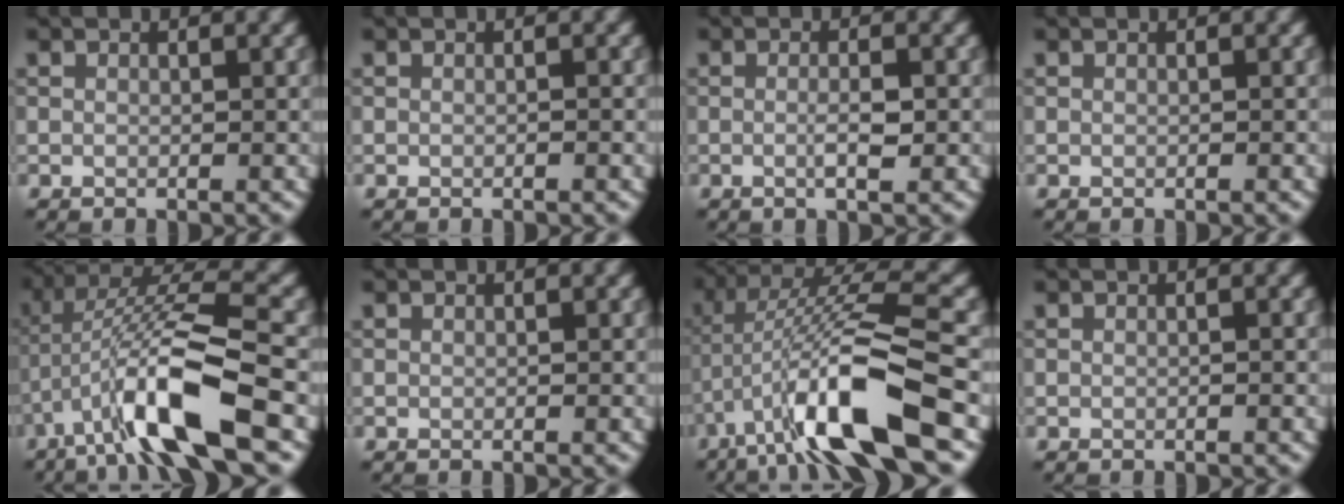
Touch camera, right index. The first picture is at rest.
{"total": 0.0}
{"total": 2.2, "force": [-0.2, 0.3, 2.2], "torque": [-0.039, -0.002, -0.007]}
{"total": 0.0}
{"total": 9.6, "force": [-4.2, 2.0, 8.4], "torque": [-0.165, 0.015, -0.080]}
{"total": 0.0}
{"total": 10.5, "force": [-4.3, 2.1, 9.4], "torque": [-0.181, 0.017, -0.080]}
{"total": 0.0}